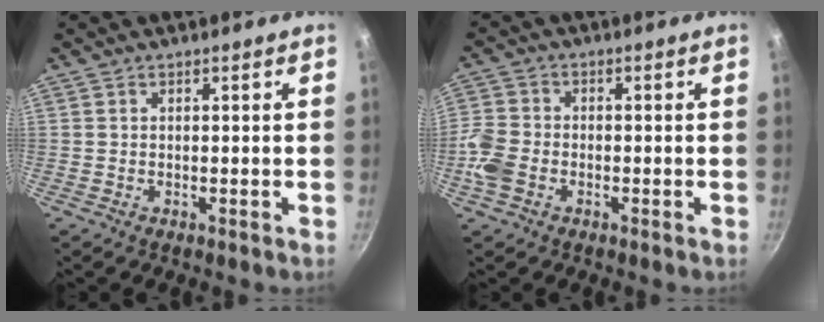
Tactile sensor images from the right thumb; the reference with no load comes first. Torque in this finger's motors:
{"motor_torque": [0.36, 1.45, 0.78, -0.12, 0.08]}